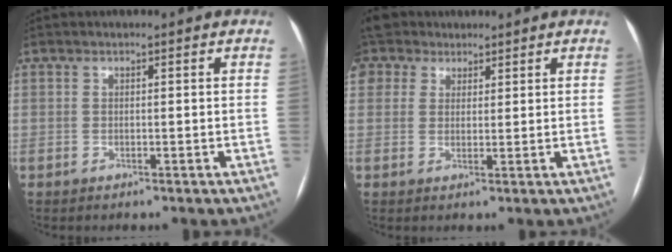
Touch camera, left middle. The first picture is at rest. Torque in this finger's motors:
{"motor_torque": [1.10, -1.03, 1.05, 0.21]}